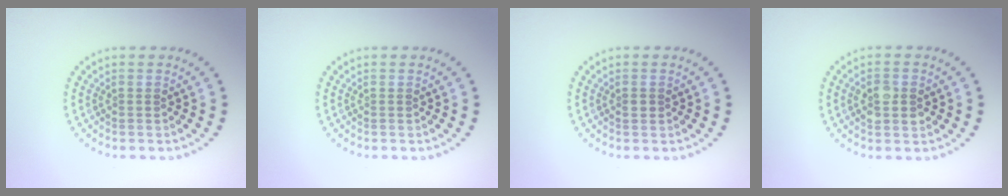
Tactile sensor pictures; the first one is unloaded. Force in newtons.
{"total": 0.0}
{"total": 0.8, "press": 0.8, "slide": 0.1}
{"total": 2.8, "press": 2.8, "slide": 0.1}